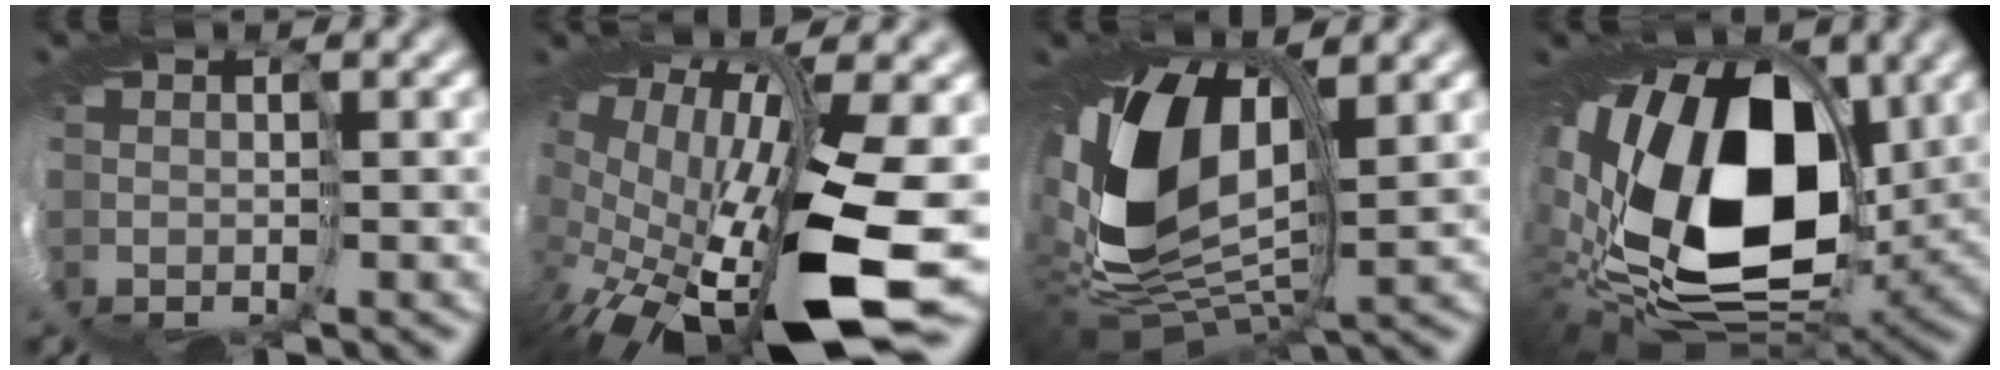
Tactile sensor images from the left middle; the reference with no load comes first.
{"total": 15.2, "force": [-4.8, 5.2, 13.5], "torque": [-0.271, -0.049, -0.083]}
{"total": 13.0, "force": [1.9, 7.8, 10.2], "torque": [-0.248, -0.018, 0.032]}
{"total": 16.4, "force": [0.9, 9.9, 13.1], "torque": [-0.262, -0.020, 0.014]}